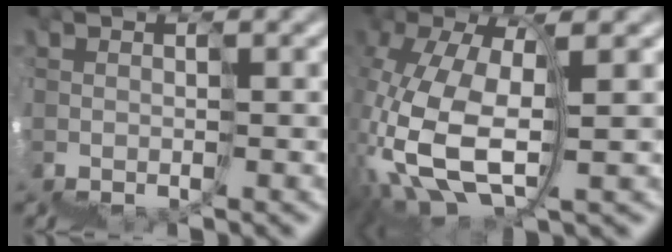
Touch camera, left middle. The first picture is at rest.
{"total": 7.1, "force": [-1.2, 3.6, 6.0], "torque": [-0.164, 0.003, -0.016]}